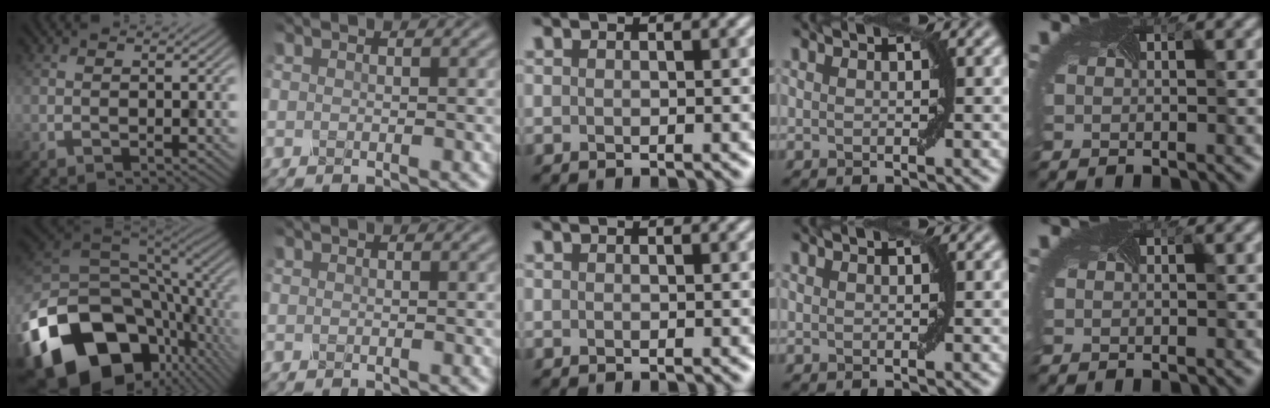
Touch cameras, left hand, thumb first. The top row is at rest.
{"thumb": {"total": 20.1, "force": [-8.5, 13.6, 12.1], "torque": [-0.289, -0.053, -0.125]}}